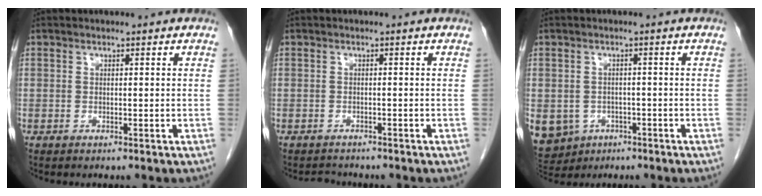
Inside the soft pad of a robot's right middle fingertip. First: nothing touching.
{"total": 1.8, "force": [-1.7, 0.5, -0.1], "torque": [-0.003, -0.006, -0.025]}
{"total": 11.8, "force": [-5.2, 9.9, 3.8], "torque": [-0.118, -0.002, -0.065]}